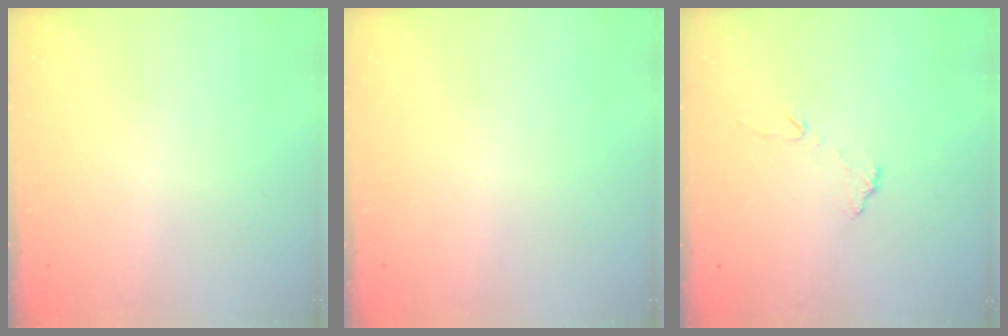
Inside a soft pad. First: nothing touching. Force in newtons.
{"total": 0.0}
{"total": 6.4, "press": 6.4, "slide": 0.6}